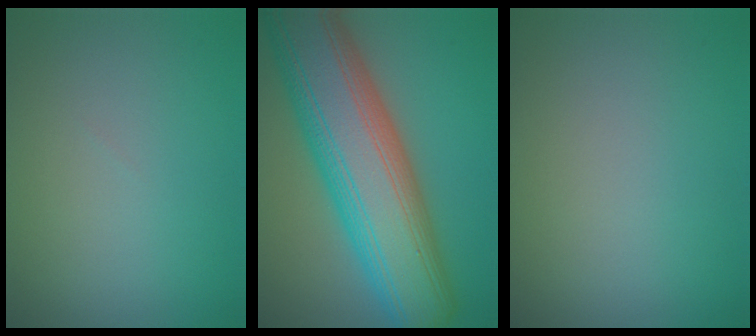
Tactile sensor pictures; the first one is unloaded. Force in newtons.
{"total": 13.8, "press": 13.8, "slide": 0.4}
{"total": 0.0}